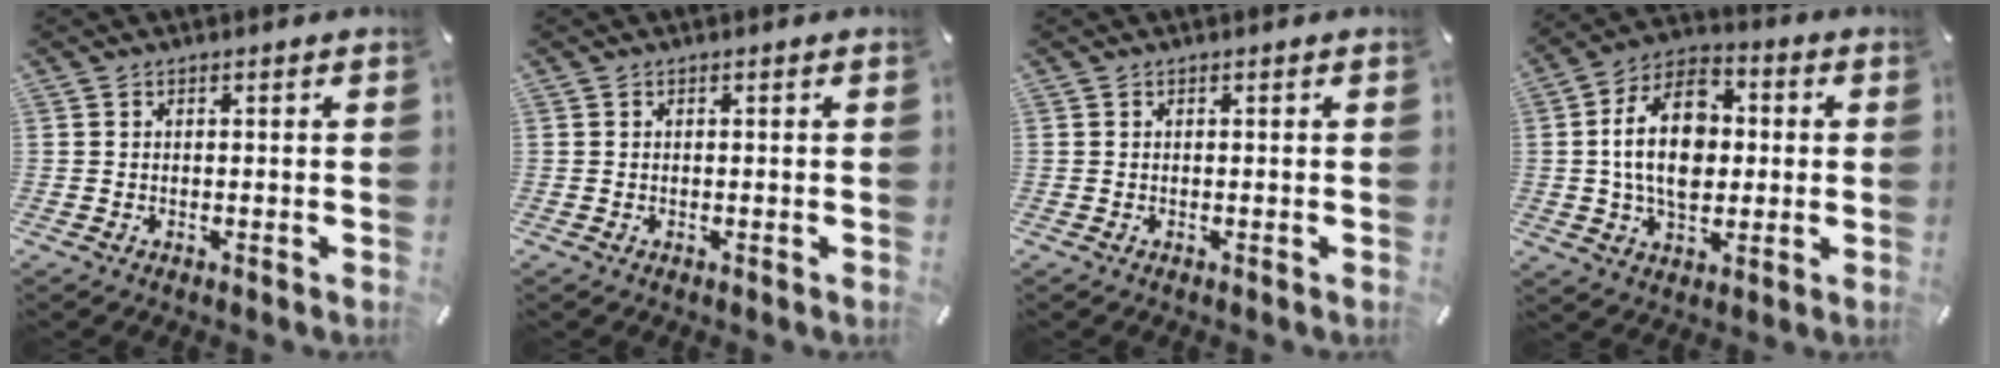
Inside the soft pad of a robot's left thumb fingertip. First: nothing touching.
{"total": 0.0}
{"total": 0.0}
{"total": 15.8, "force": [0.9, 10.8, 11.6], "torque": [-0.231, 0.008, 0.014]}